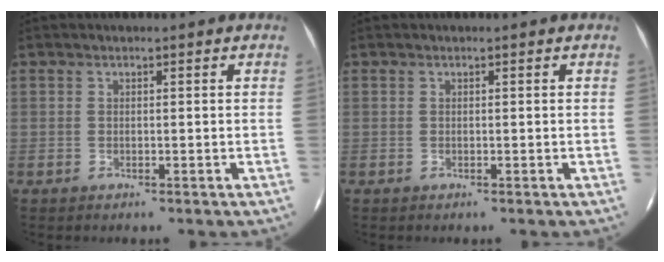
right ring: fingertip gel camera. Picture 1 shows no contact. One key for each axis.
{"total": 0.0}